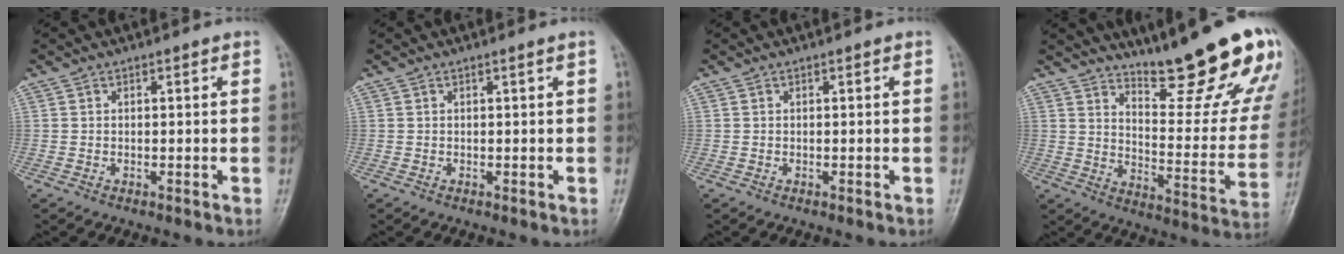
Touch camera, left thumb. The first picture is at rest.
{"total": 0.0}
{"total": 0.0}
{"total": 23.6, "force": [18.1, 4.2, 14.5], "torque": [-0.171, -0.141, 0.249]}